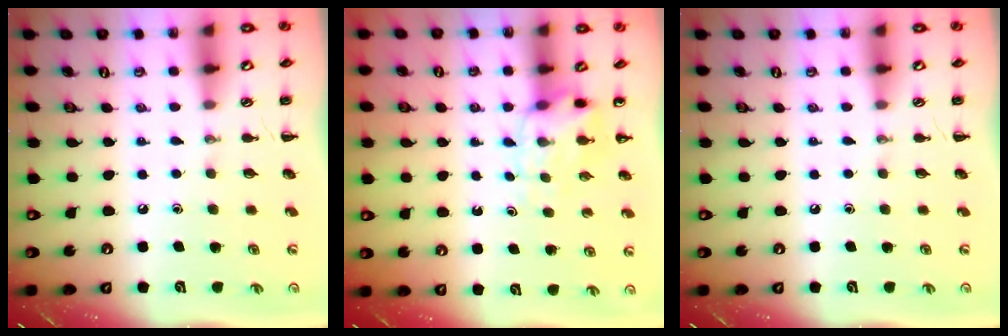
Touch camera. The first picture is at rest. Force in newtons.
{"total": 5.2, "press": 5.2, "slide": 0.6}
{"total": 0.0}